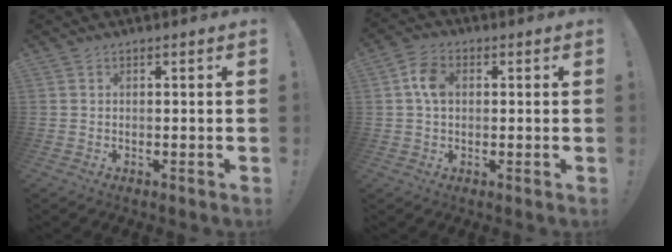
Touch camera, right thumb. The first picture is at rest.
{"total": 6.8, "force": [0.8, 4.8, 4.8], "torque": [-0.074, 0.005, 0.013]}